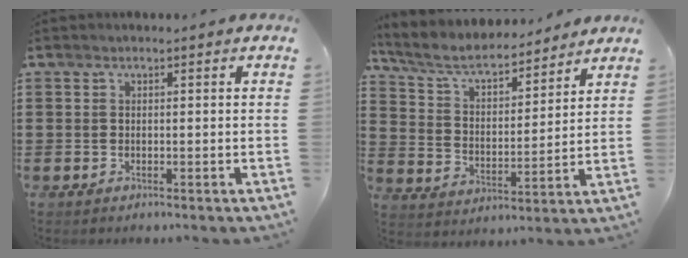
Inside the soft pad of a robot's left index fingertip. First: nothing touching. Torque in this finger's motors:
{"motor_torque": [2.14, 0.00, 0.49, 0.16]}